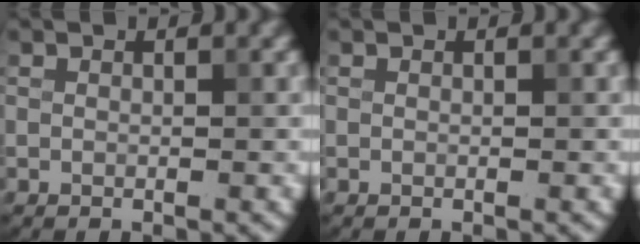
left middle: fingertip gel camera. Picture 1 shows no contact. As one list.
[{"total": 0.0}]